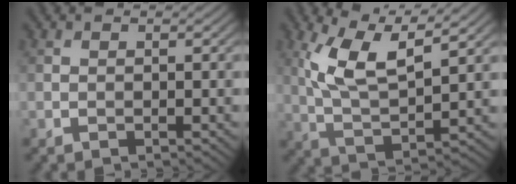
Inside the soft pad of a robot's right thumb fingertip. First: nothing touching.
{"total": 10.3, "force": [5.0, 3.3, 8.4], "torque": [-0.183, 0.006, 0.098]}